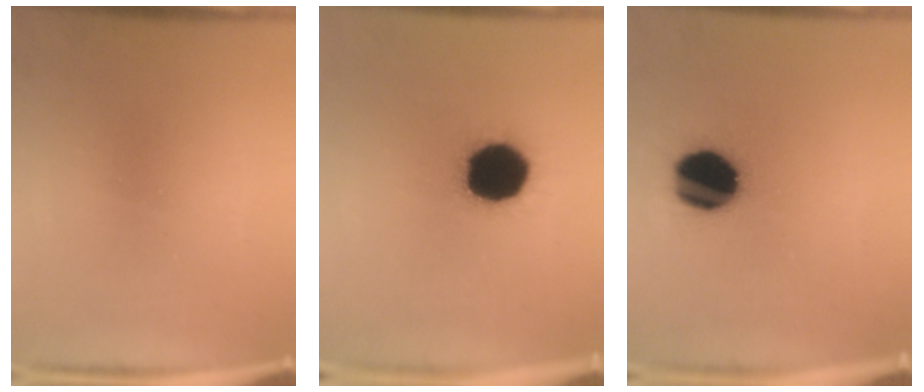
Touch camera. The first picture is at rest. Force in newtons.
{"total": 18.5}
{"total": 17.1}